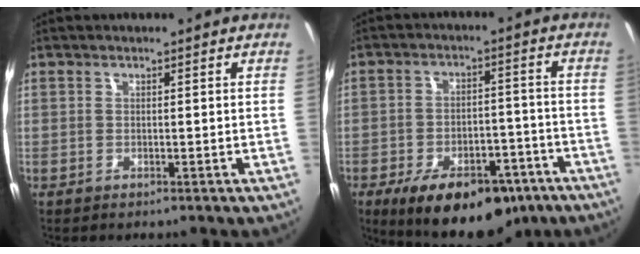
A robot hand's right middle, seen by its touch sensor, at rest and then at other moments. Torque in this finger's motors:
{"motor_torque": [1.30, -0.84, 0.26, 0.07]}